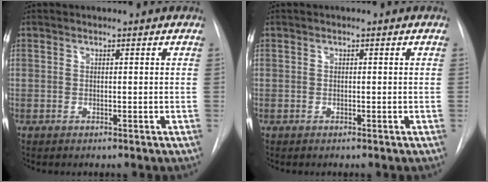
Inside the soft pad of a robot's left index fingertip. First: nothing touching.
{"total": 0.0}